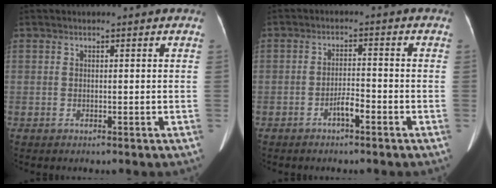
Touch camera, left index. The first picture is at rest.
{"total": 2.3, "force": [-1.4, 0.4, 1.8], "torque": [-0.030, 0.003, -0.025]}